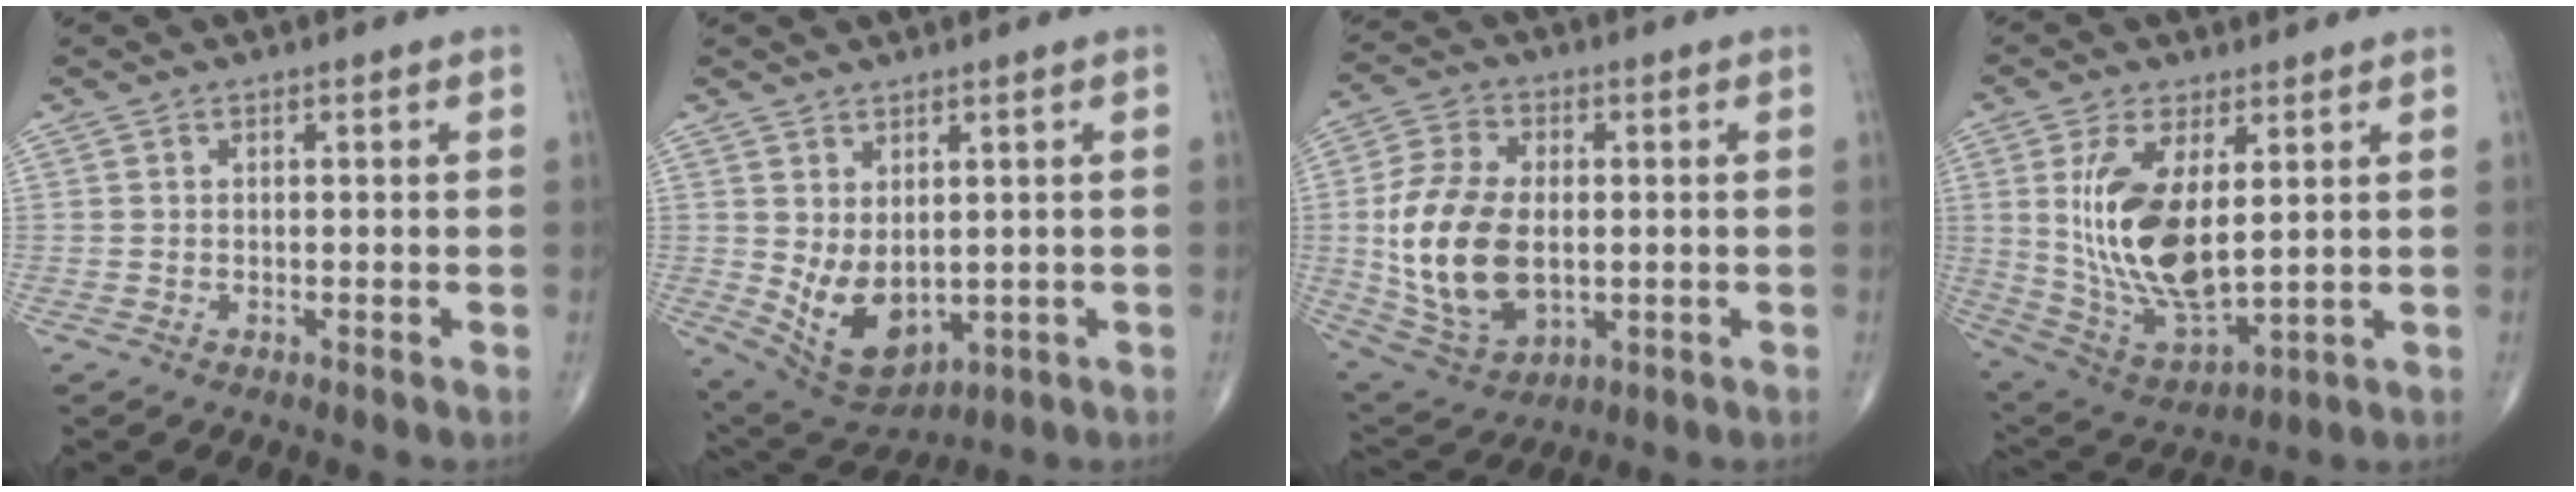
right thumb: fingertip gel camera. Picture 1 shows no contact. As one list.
[{"total": 10.1, "force": [-0.4, 6.3, 7.8], "torque": [-0.118, -0.010, 0.023]}, {"total": 18.0, "force": [-0.8, 10.9, 14.3], "torque": [-0.279, -0.005, -0.001]}, {"total": 16.9, "force": [2.9, 7.8, 14.7], "torque": [-0.283, -0.023, 0.074]}]